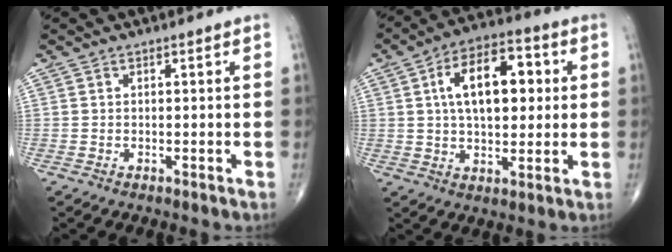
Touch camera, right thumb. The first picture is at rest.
{"total": 15.1, "force": [3.0, 8.2, 12.3], "torque": [-0.175, 0.014, 0.045]}